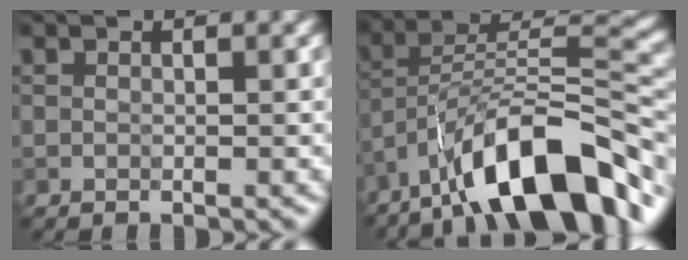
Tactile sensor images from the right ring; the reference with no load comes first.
{"total": 13.8, "force": [-8.7, 4.1, 9.8], "torque": [-0.141, 0.023, -0.153]}